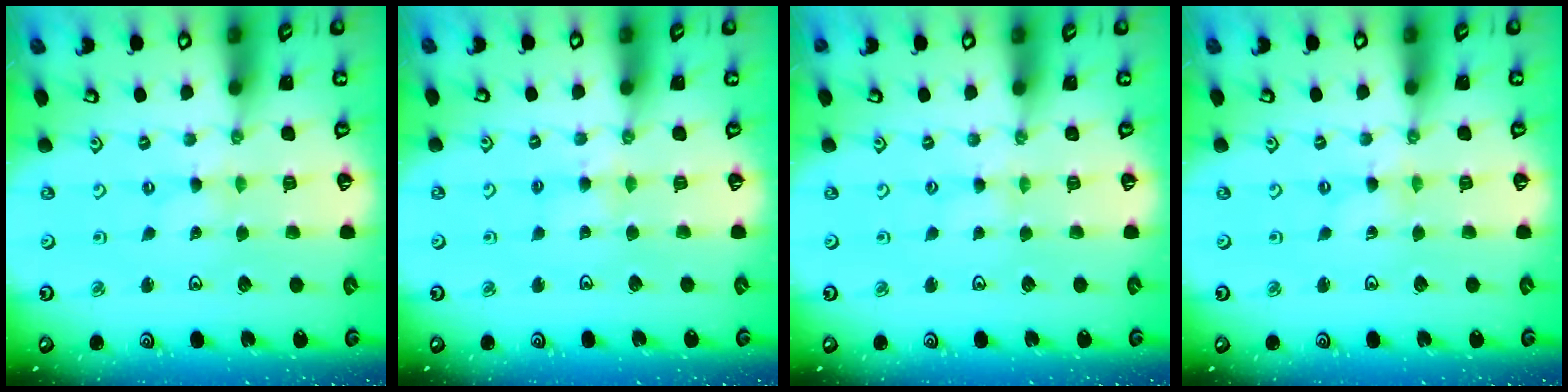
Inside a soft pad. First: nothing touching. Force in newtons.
{"total": 5.6, "press": 5.6, "slide": 0.6}
{"total": 2.4, "press": 2.4, "slide": 0.4}
{"total": 0.0}